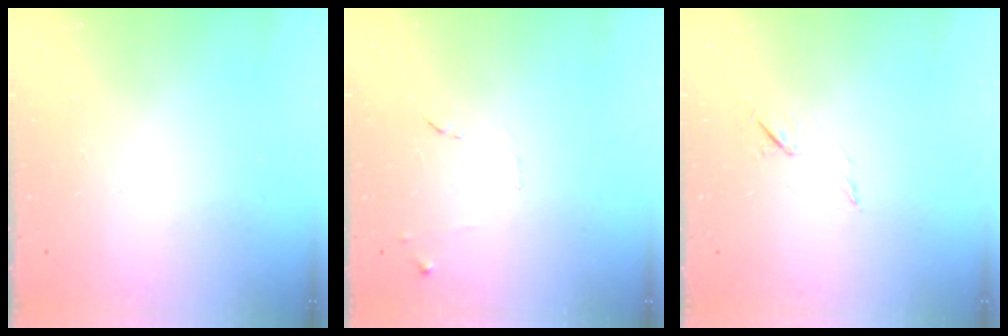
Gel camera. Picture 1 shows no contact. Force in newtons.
{"total": 7.5, "press": 7.5, "slide": 0.6}
{"total": 5.5, "press": 5.3, "slide": 1.5}